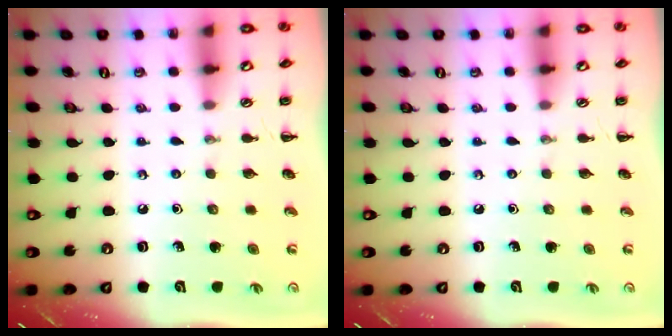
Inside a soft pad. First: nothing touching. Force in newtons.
{"total": 0.0}